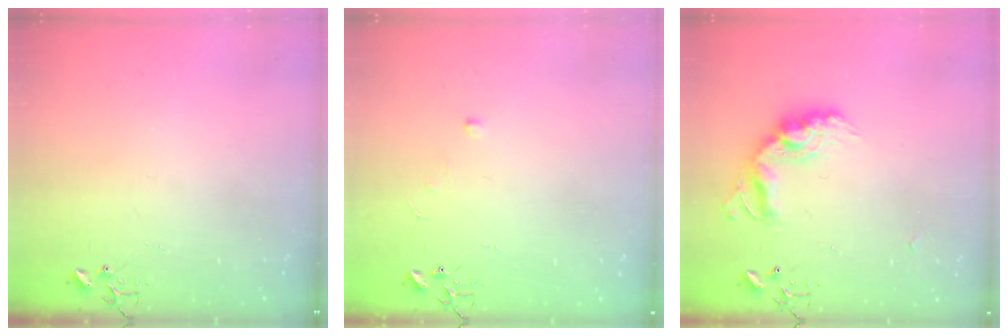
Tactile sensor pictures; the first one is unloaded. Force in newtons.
{"total": 4.4, "press": 4.3, "slide": 0.4}
{"total": 16.0, "press": 16.0, "slide": 0.8}